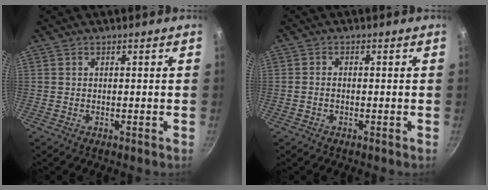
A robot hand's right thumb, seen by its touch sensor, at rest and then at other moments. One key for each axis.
{"total": 1.2, "fx": -0.5, "fy": 0.8, "fz": 0.8, "tx": -0.016, "ty": 0.010, "tz": -0.010}